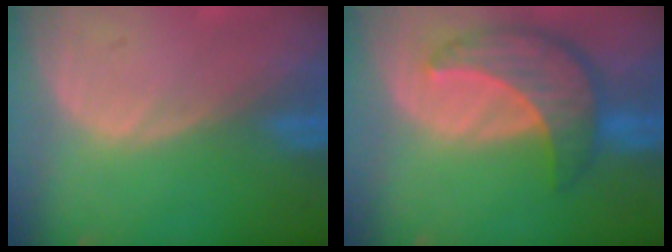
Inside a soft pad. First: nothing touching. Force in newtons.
{"total": 8.6, "press": 7.7, "slide": 3.8}